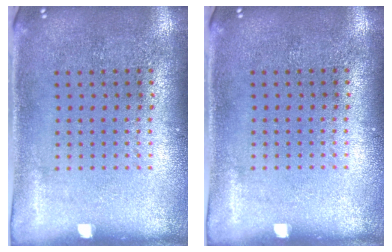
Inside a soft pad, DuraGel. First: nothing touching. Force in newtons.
{"total": 0.0}